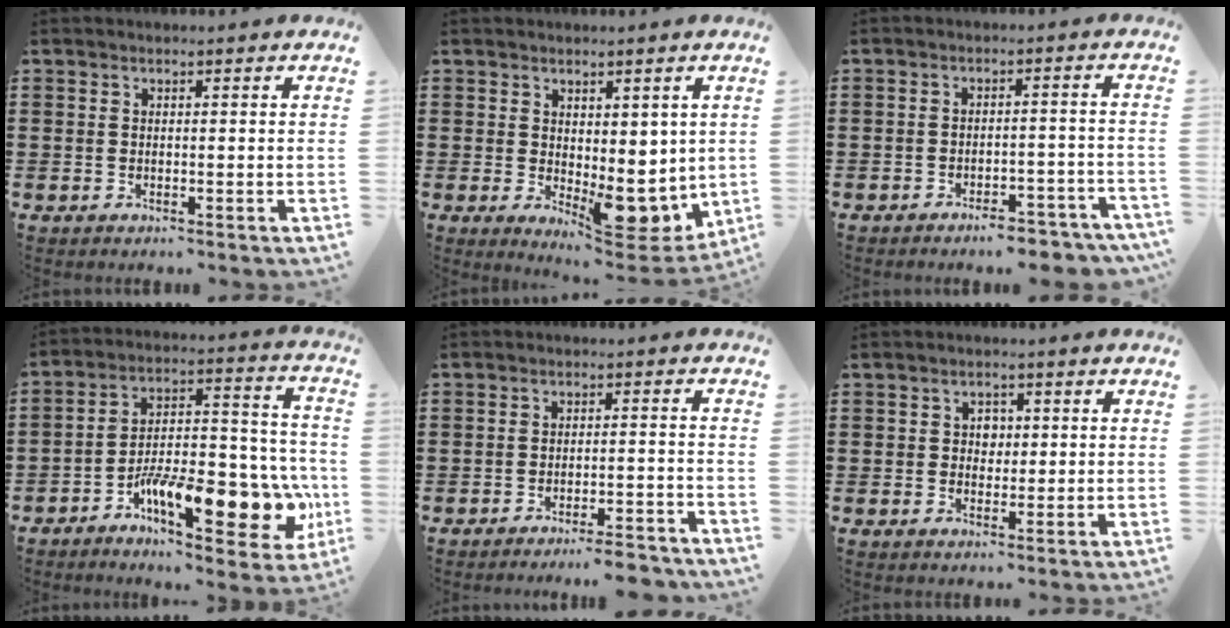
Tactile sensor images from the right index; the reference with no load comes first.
{"total": 6.1, "force": [0.2, 3.7, 4.8], "torque": [-0.052, -0.018, 0.010]}
{"total": 4.4, "force": [-4.2, 0.4, 1.5], "torque": [-0.026, -0.001, -0.080]}
{"total": 16.4, "force": [-7.4, 6.5, 13.1], "torque": [-0.196, 0.015, -0.113]}
{"total": 3.9, "force": [-3.6, -0.2, 1.4], "torque": [-0.025, -0.004, -0.073]}
{"total": 2.0, "force": [0.3, 1.7, 1.0], "torque": [-0.016, 0.007, 0.001]}